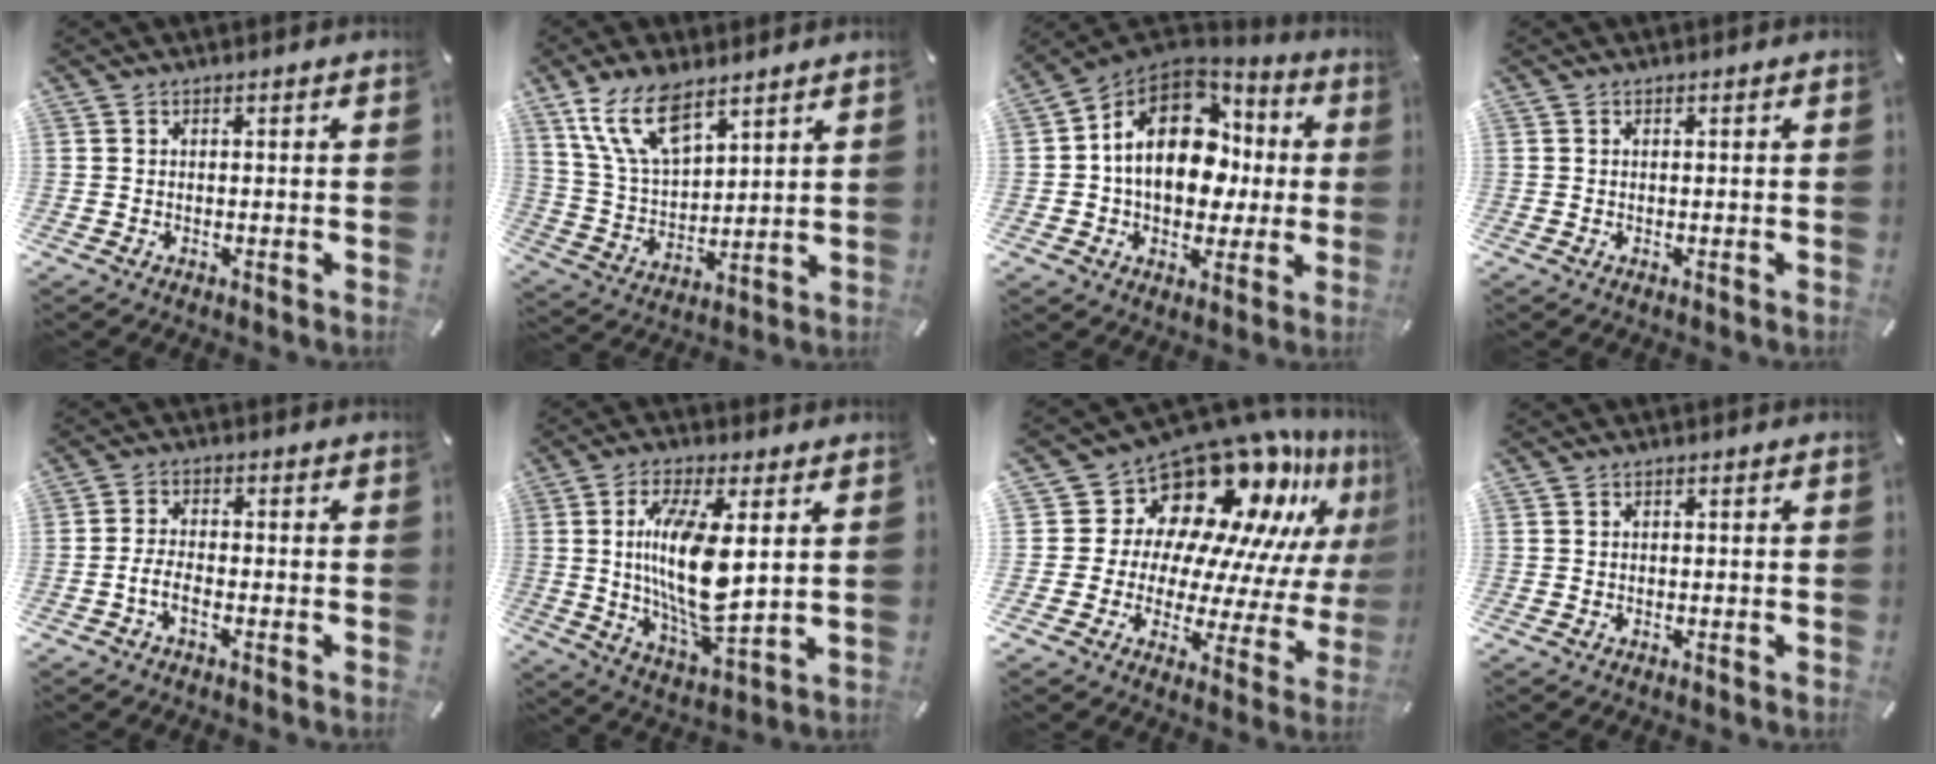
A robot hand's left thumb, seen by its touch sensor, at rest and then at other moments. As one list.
[{"total": 13.3, "force": [8.7, 6.1, 8.0], "torque": [-0.198, -0.031, 0.160]}, {"total": 17.9, "force": [2.2, 13.3, 11.7], "torque": [-0.198, -0.001, 0.044]}, {"total": 0.0}, {"total": 3.9, "force": [-1.8, 1.7, 3.0], "torque": [-0.058, 0.009, -0.033]}, {"total": 16.2, "force": [2.6, 5.4, 15.1], "torque": [-0.302, -0.030, 0.032]}, {"total": 18.2, "force": [13.8, 9.7, 7.0], "torque": [-0.094, -0.147, 0.235]}, {"total": 0.0}]